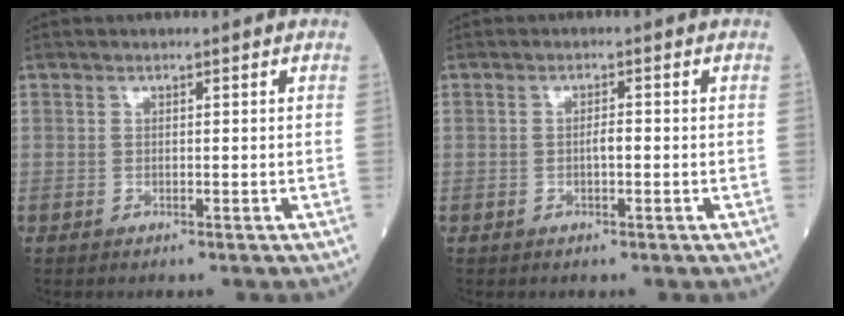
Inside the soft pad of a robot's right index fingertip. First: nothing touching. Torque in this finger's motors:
{"motor_torque": [0.36, 0.11, 0.14, 0.03]}